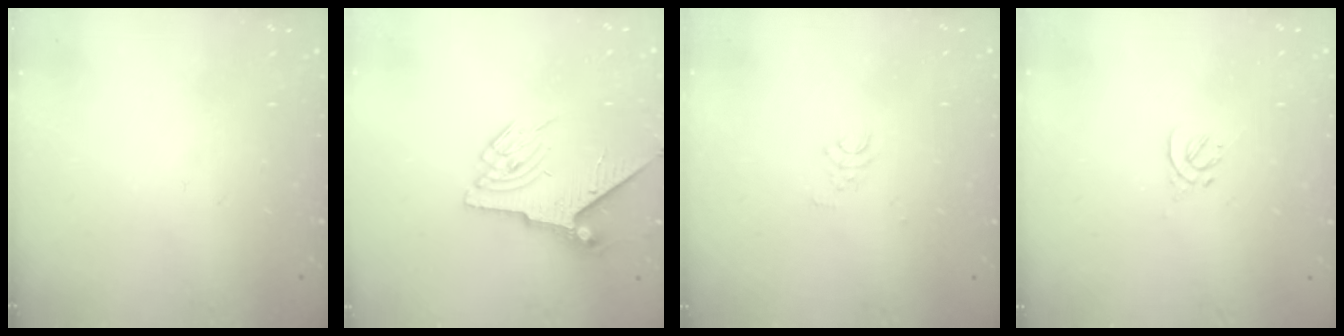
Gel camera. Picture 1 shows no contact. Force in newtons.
{"total": 6.7, "press": 6.6, "slide": 1.0}
{"total": 2.6, "press": 2.6, "slide": 0.1}
{"total": 0.0}